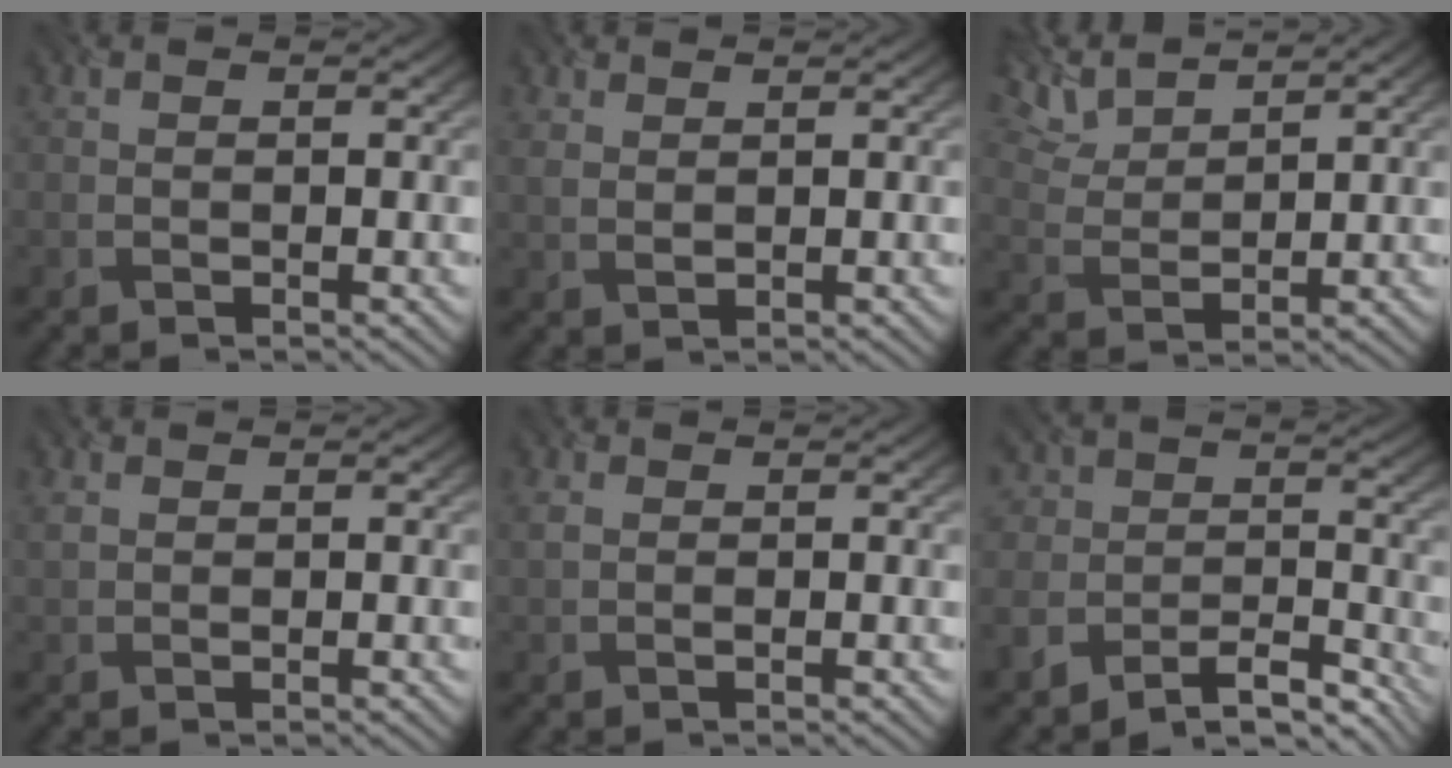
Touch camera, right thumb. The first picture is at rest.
{"total": 1.7, "force": [1.6, 0.3, 0.4], "torque": [-0.023, -0.003, 0.032]}
{"total": 5.1, "force": [4.5, 1.0, 2.2], "torque": [-0.069, 0.009, 0.095]}
{"total": 1.3, "force": [1.0, 0.7, 0.3], "torque": [-0.020, 0.000, 0.018]}
{"total": 1.1, "force": [0.7, 0.7, 0.6], "torque": [-0.027, 0.001, 0.011]}
{"total": 7.8, "force": [-6.6, 3.5, 2.5], "torque": [-0.041, -0.008, -0.126]}